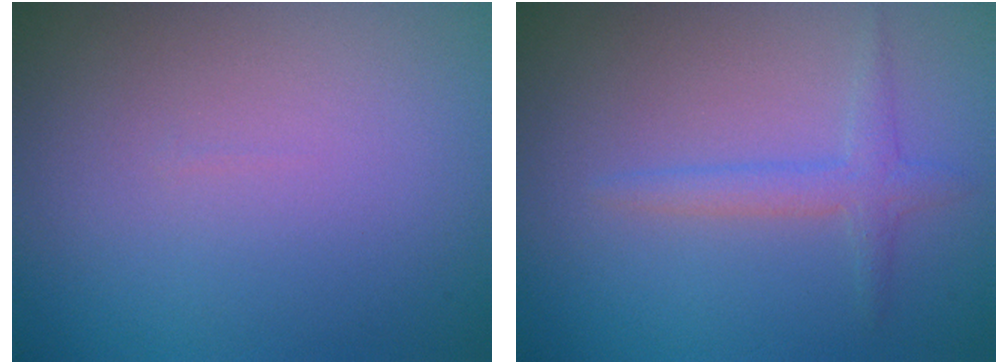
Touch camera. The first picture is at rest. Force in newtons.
{"total": 1.8, "press": 1.8, "slide": 0.0}